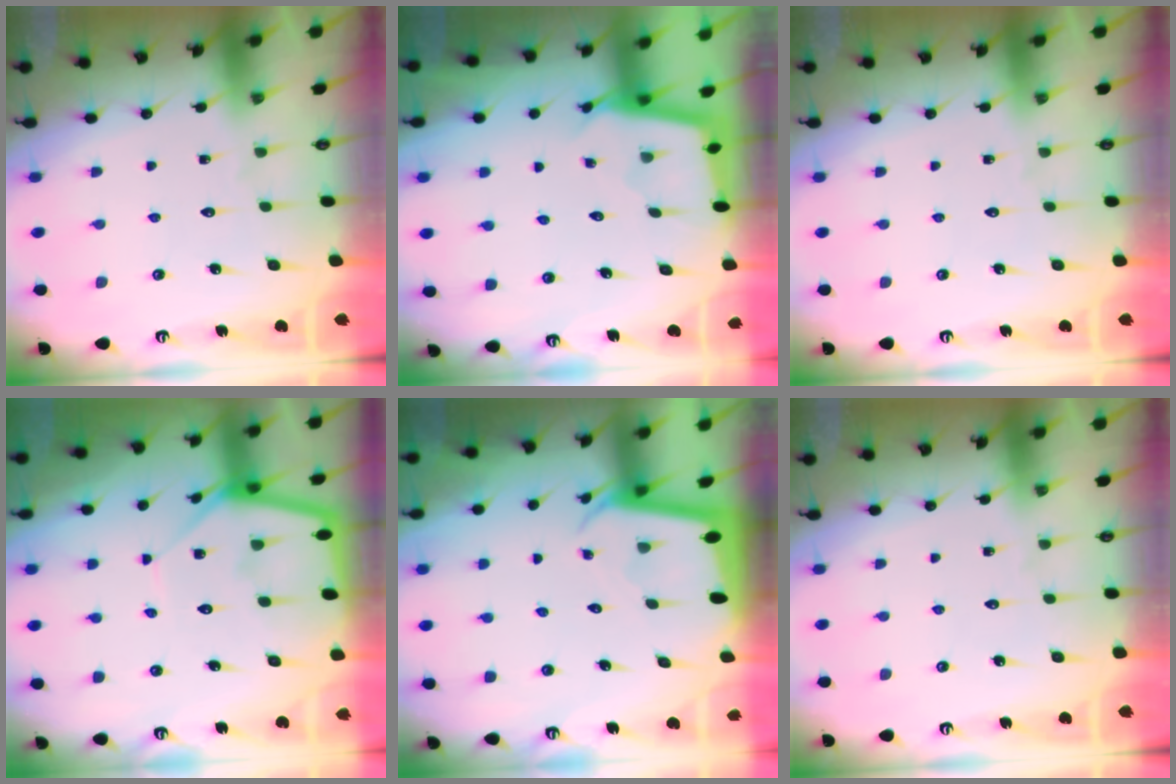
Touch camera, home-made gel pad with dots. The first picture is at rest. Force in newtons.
{"total": 2.3, "press": 2.3, "slide": 0.2}
{"total": 0.0}
{"total": 9.2, "press": 9.1, "slide": 0.9}
{"total": 2.0, "press": 2.0, "slide": 0.1}
{"total": 0.0}